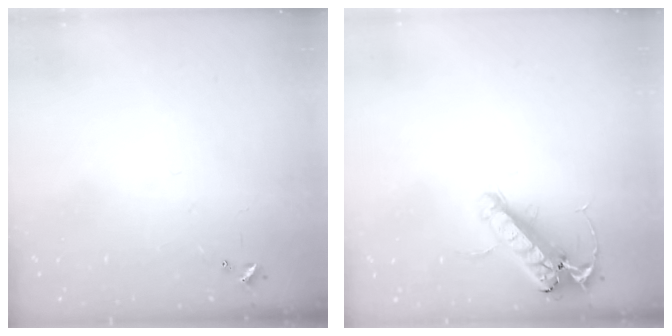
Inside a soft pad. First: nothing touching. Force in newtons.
{"total": 14.7, "press": 14.5, "slide": 2.6}